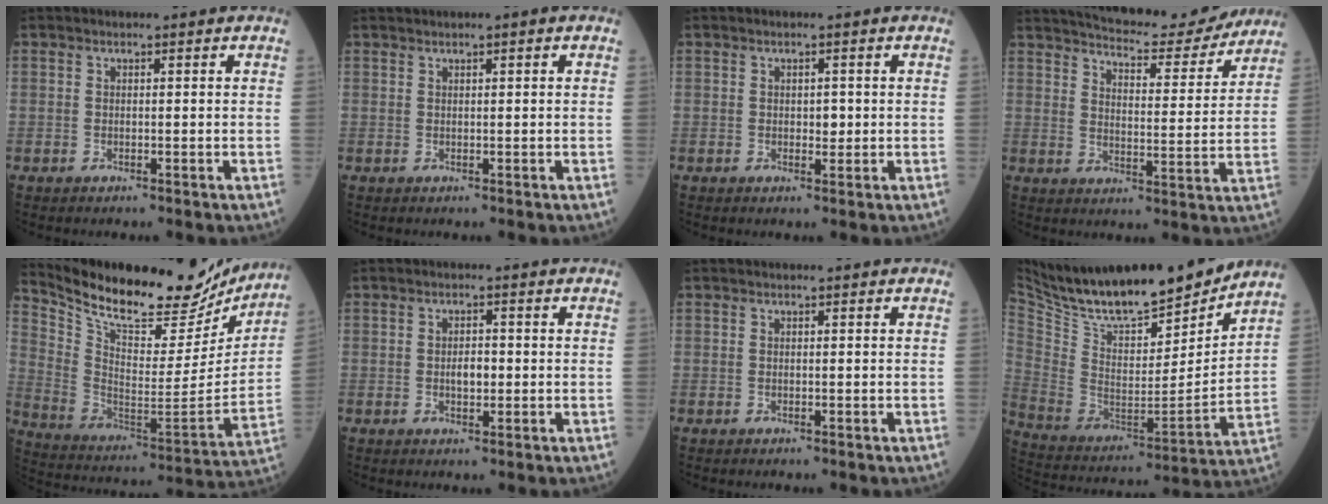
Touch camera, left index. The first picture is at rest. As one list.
[{"total": 1.4, "force": [0.8, 0.0, 1.1], "torque": [-0.021, 0.011, 0.015]}, {"total": 1.5, "force": [0.1, 1.0, 1.1], "torque": [-0.012, 0.001, 0.003]}, {"total": 18.0, "force": [16.6, 3.1, 6.0], "torque": [-0.088, -0.011, 0.222]}, {"total": 24.8, "force": [21.9, 6.7, 9.6], "torque": [-0.173, -0.034, 0.327]}, {"total": 2.4, "force": [-0.2, 1.2, 2.1], "torque": [-0.036, 0.003, -0.002]}, {"total": 0.0}, {"total": 24.0, "force": [21.4, 4.4, 10.0], "torque": [-0.193, -0.024, 0.353]}]